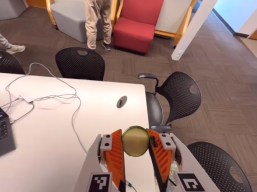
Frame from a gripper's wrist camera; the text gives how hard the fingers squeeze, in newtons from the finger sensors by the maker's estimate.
{"total": 12.2, "left": 12.5, "right": 11.9}